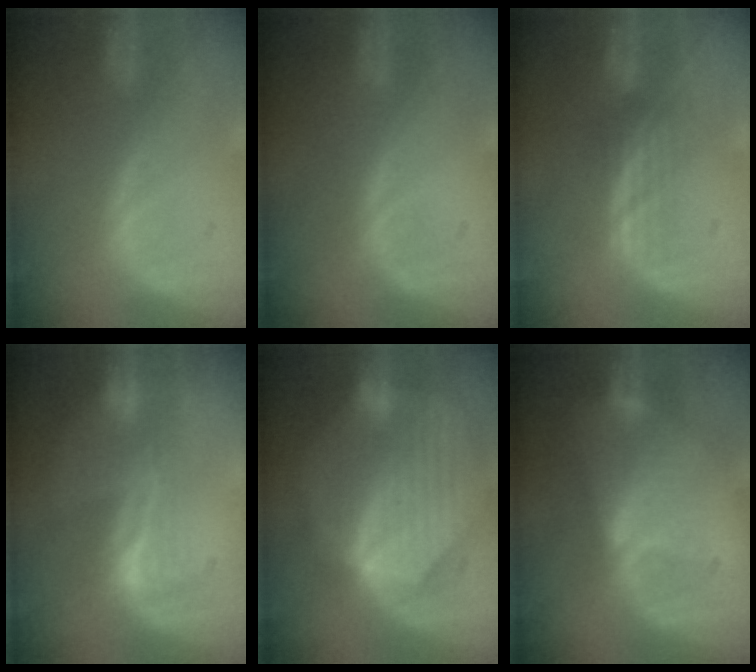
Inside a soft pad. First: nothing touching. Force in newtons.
{"total": 0.0}
{"total": 2.8, "press": 2.5, "slide": 1.2}
{"total": 4.0, "press": 3.7, "slide": 1.6}
{"total": 9.8, "press": 8.7, "slide": 4.5}
{"total": 5.0, "press": 4.9, "slide": 0.4}